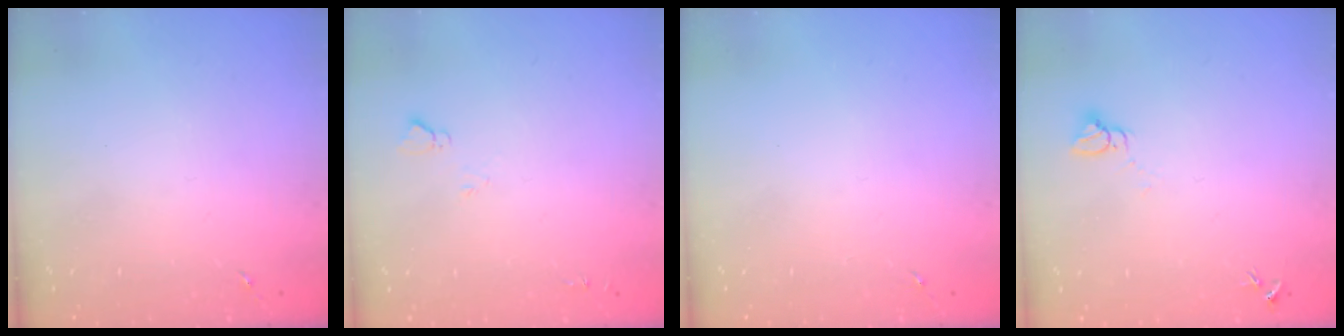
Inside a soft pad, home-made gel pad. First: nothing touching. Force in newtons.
{"total": 4.9, "press": 4.9, "slide": 0.6}
{"total": 0.0}
{"total": 3.2, "press": 3.2, "slide": 0.1}